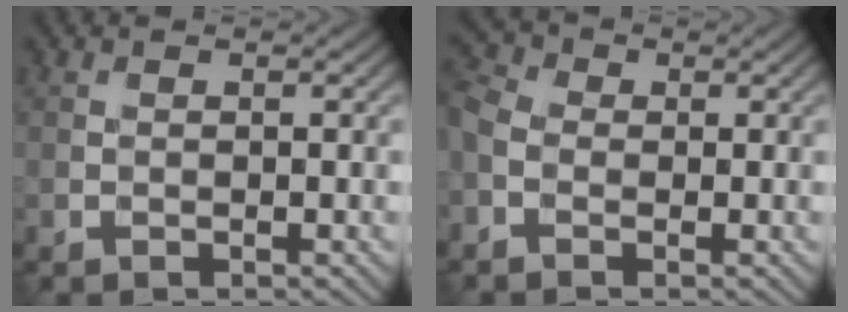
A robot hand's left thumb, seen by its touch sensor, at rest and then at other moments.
{"total": 4.4, "force": [-1.2, 3.0, 3.0], "torque": [-0.075, 0.000, -0.036]}